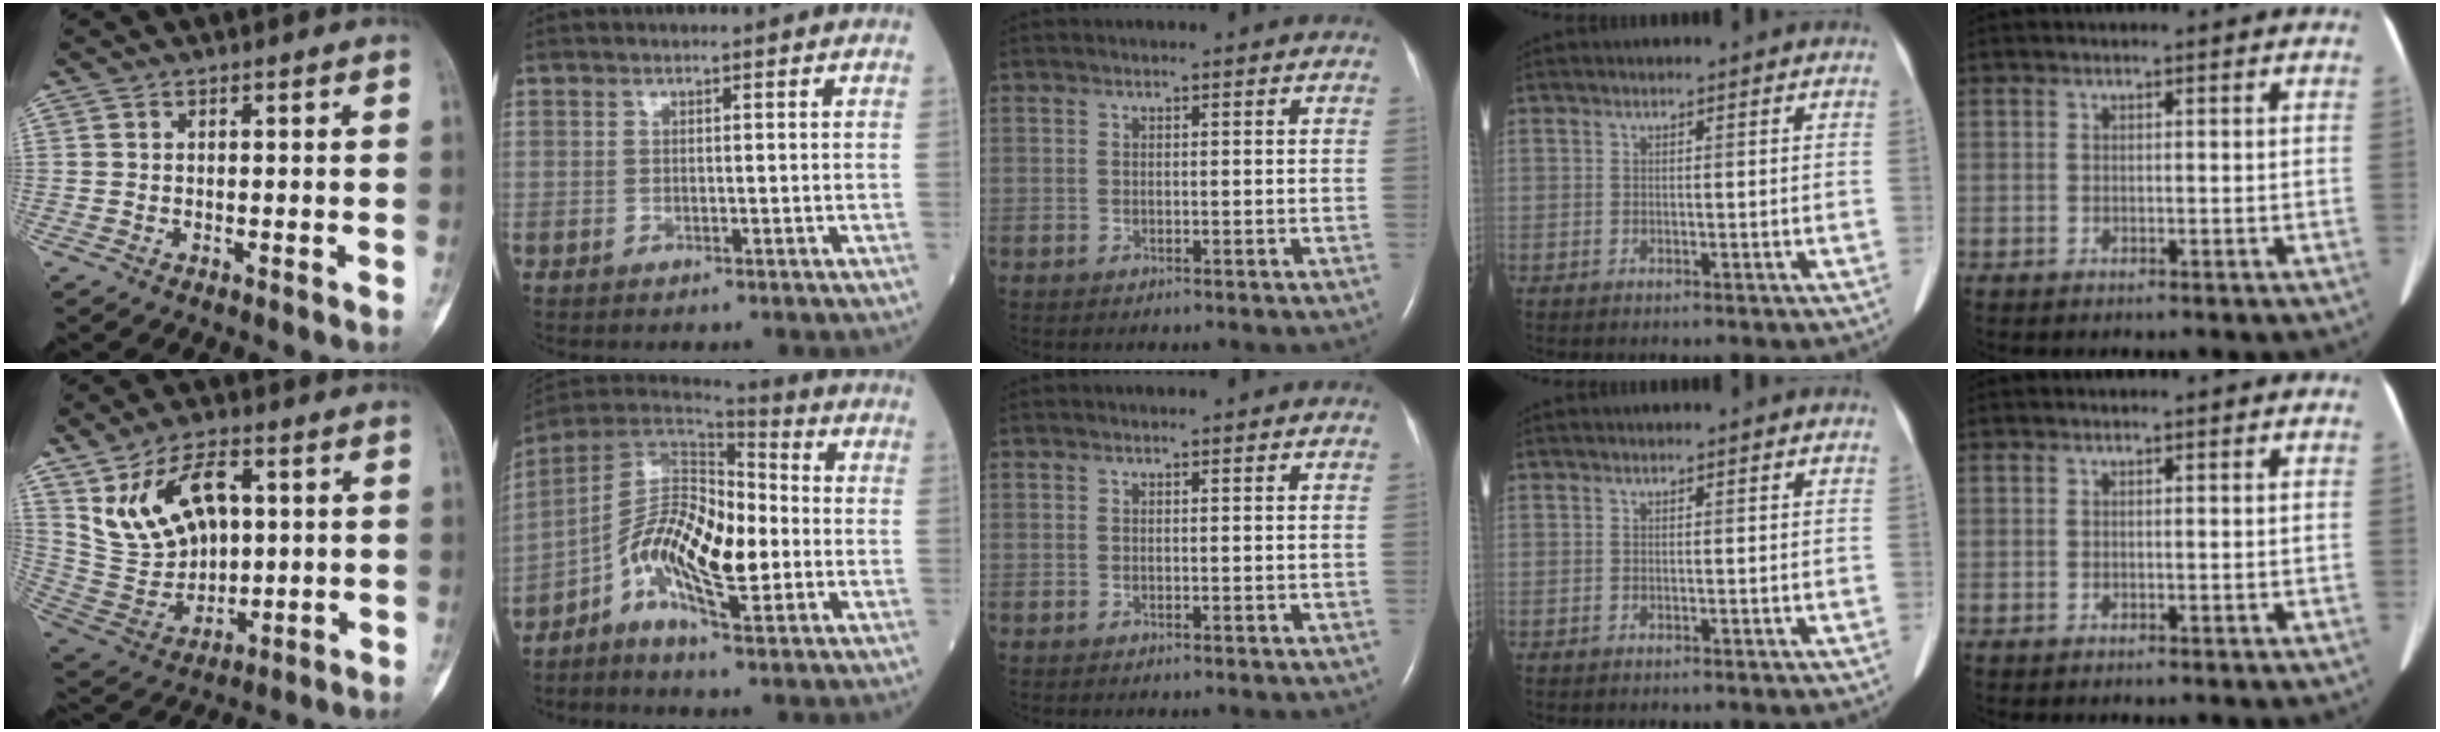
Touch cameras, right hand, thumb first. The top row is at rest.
{"thumb": {"total": 15.6, "force": [5.0, 9.9, 11.0], "torque": [-0.174, -0.008, 0.113]}, "index": {"total": 12.8, "force": [-3.2, 4.1, 11.7], "torque": [-0.224, 0.013, -0.063]}}